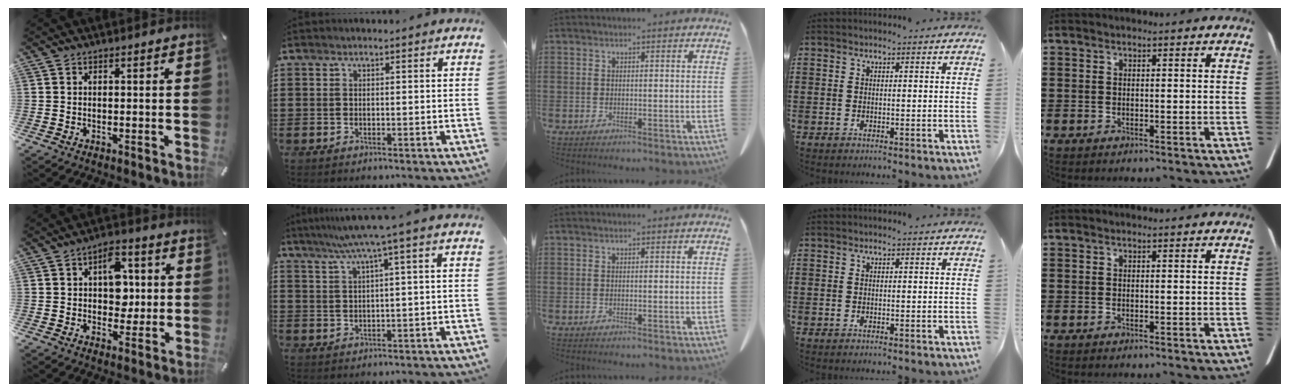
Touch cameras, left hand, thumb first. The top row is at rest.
{"thumb": {"total": 9.2, "force": [1.5, 6.6, 6.2], "torque": [-0.069, -0.002, 0.020]}, "index": {"total": 5.6, "force": [2.7, -0.9, 4.8], "torque": [-0.097, -0.013, 0.044]}}